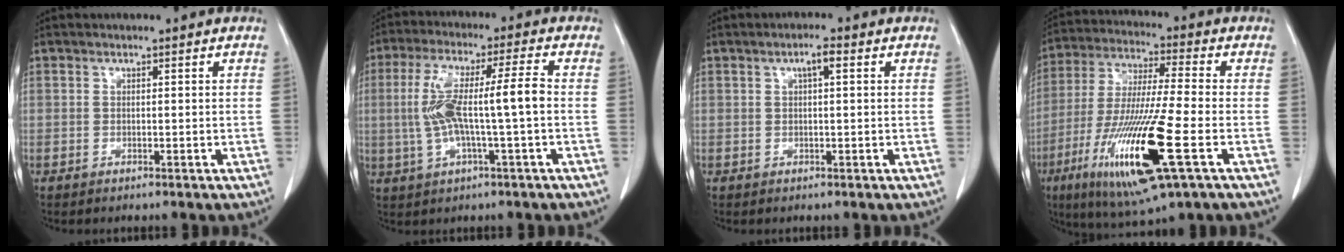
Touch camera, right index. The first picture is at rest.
{"total": 10.6, "force": [-0.4, 0.8, 10.5], "torque": [-0.208, 0.024, -0.005]}
{"total": 2.3, "force": [0.8, 0.3, 2.1], "torque": [-0.036, 0.006, 0.012]}
{"total": 18.7, "force": [-6.8, 1.1, 17.4], "torque": [-0.367, -0.040, -0.121]}